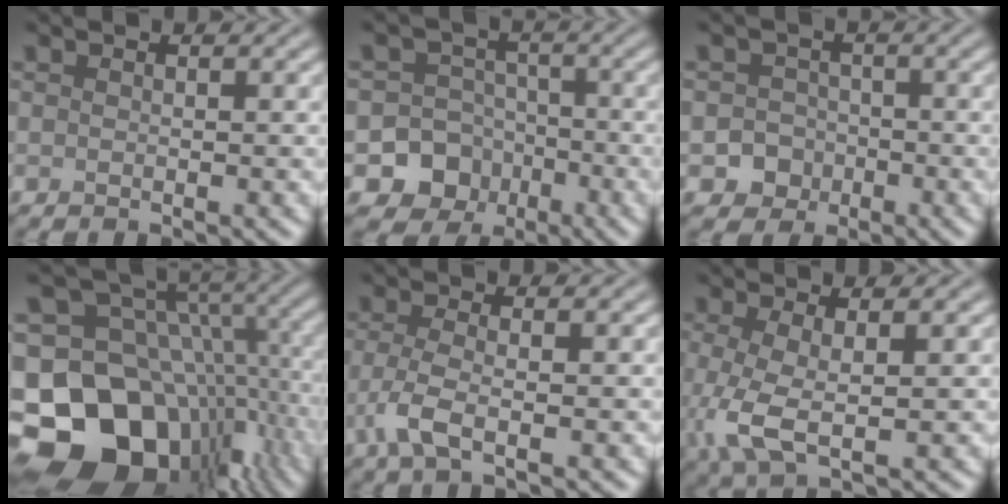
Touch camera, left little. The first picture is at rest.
{"total": 8.1, "force": [-3.7, 7.1, 1.3], "torque": [0.000, -0.018, -0.085]}
{"total": 2.8, "force": [-1.2, 2.5, 0.5], "torque": [0.013, 0.006, -0.025]}
{"total": 18.5, "force": [-6.0, 13.6, 11.0], "torque": [-0.193, -0.005, -0.081]}
{"total": 3.0, "force": [-1.1, 0.8, 2.7], "torque": [-0.066, -0.005, -0.028]}
{"total": 4.3, "force": [-0.4, 1.4, 4.1], "torque": [-0.097, -0.009, -0.010]}